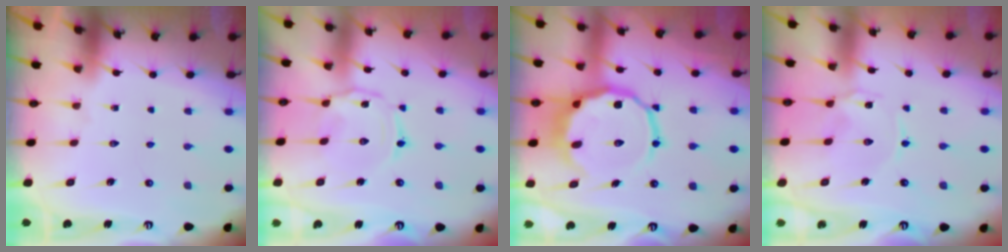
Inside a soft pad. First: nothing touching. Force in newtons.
{"total": 2.5, "press": 2.4, "slide": 0.4}
{"total": 13.0, "press": 12.7, "slide": 3.0}
{"total": 1.5, "press": 1.5, "slide": 0.1}